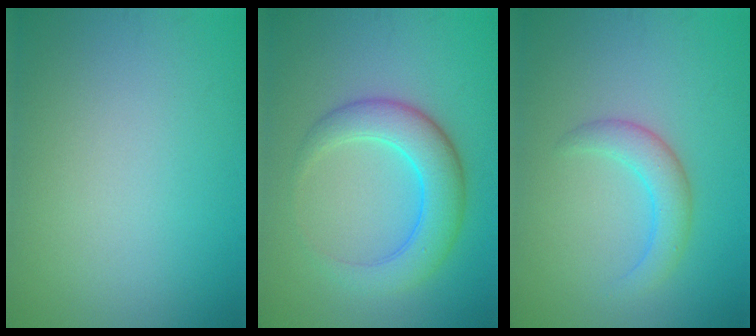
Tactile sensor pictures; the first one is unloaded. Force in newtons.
{"total": 5.4, "press": 5.4, "slide": 0.1}
{"total": 2.8, "press": 2.8, "slide": 0.2}